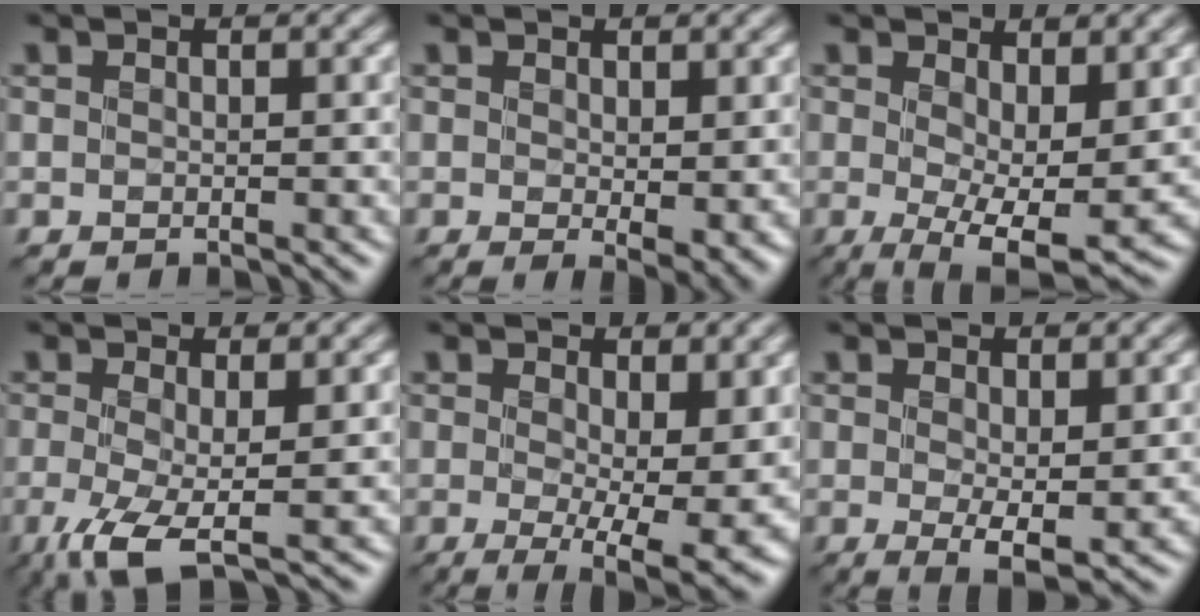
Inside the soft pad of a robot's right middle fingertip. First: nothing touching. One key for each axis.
{"total": 2.4, "fx": 0.6, "fy": 0.6, "fz": 2.2, "tx": -0.034, "ty": -0.009, "tz": 0.015}
{"total": 7.2, "fx": 0.5, "fy": 2.6, "fz": 6.7, "tx": -0.107, "ty": -0.018, "tz": 0.009}
{"total": 4.8, "fx": -1.5, "fy": 1.2, "fz": 4.4, "tx": -0.097, "ty": -0.014, "tz": -0.032}
{"total": 8.4, "fx": 0.4, "fy": 2.9, "fz": 7.8, "tx": -0.110, "ty": -0.023, "tz": 0.010}
{"total": 3.0, "fx": 0.5, "fy": 0.8, "fz": 2.8, "tx": -0.049, "ty": -0.011, "tz": 0.011}